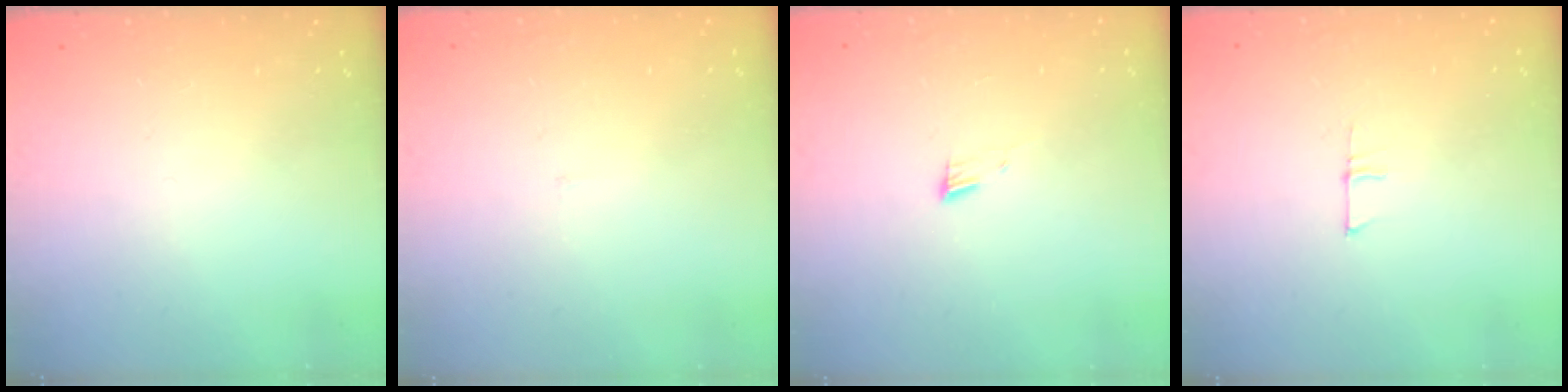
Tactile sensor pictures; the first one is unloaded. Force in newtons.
{"total": 2.0, "press": 2.0, "slide": 0.1}
{"total": 4.9, "press": 4.9, "slide": 0.5}
{"total": 4.8, "press": 4.8, "slide": 0.3}